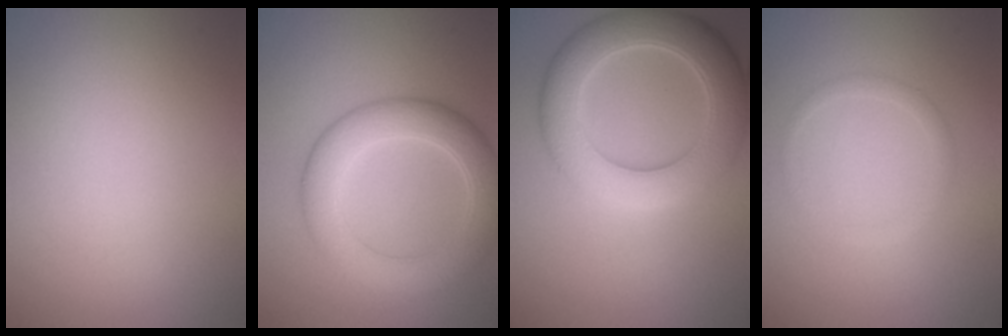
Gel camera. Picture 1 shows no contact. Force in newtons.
{"total": 6.2, "press": 6.2, "slide": 0.1}
{"total": 7.6, "press": 7.6, "slide": 0.2}
{"total": 1.1, "press": 1.1, "slide": 0.1}